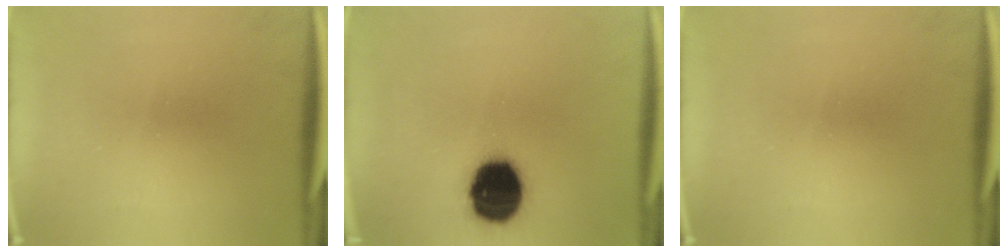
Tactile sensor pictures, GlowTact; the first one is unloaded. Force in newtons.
{"total": 17.2}
{"total": 0.0}